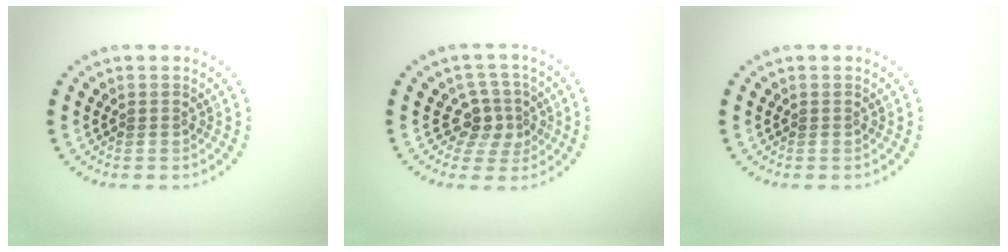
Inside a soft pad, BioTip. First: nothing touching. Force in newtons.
{"total": 2.9, "press": 2.5, "slide": 1.5}
{"total": 0.0}